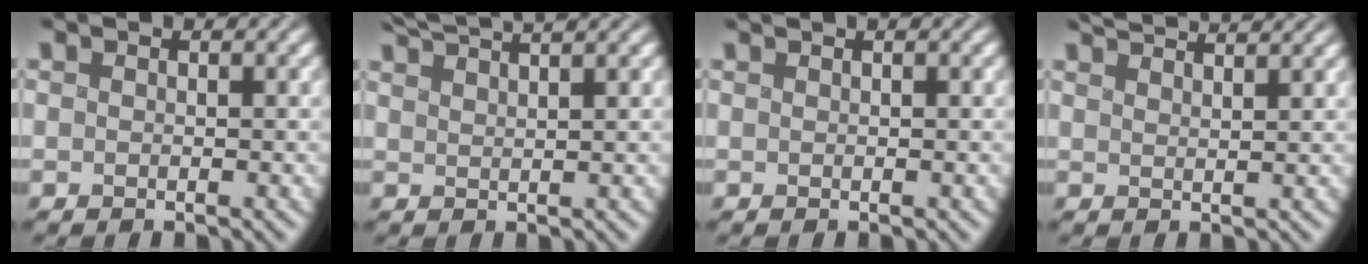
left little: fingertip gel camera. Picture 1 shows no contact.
{"total": 3.9, "force": [3.6, -0.2, 1.6], "torque": [-0.035, 0.018, 0.061]}
{"total": 0.6, "force": [0.5, -0.1, 0.3], "torque": [-0.005, 0.008, 0.013]}
{"total": 3.7, "force": [3.5, -0.1, 1.1], "torque": [-0.027, 0.016, 0.051]}